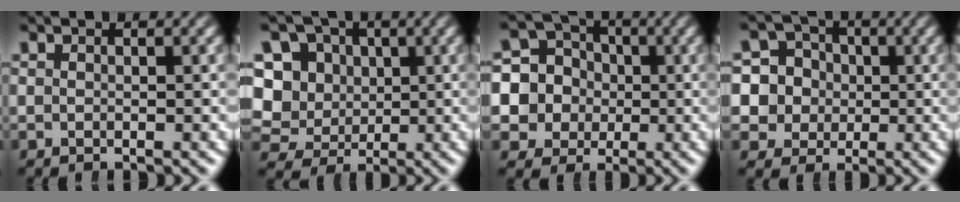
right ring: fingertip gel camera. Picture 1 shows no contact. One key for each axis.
{"total": 14.2, "fx": 0.8, "fy": 13.2, "fz": 5.3, "tx": -0.150, "ty": -0.032, "tz": 0.007}
{"total": 15.2, "fx": -1.1, "fy": 14.3, "fz": 5.1, "tx": -0.152, "ty": -0.052, "tz": -0.023}
{"total": 13.2, "fx": -0.9, "fy": 12.6, "fz": 4.1, "tx": -0.134, "ty": -0.047, "tz": -0.017}